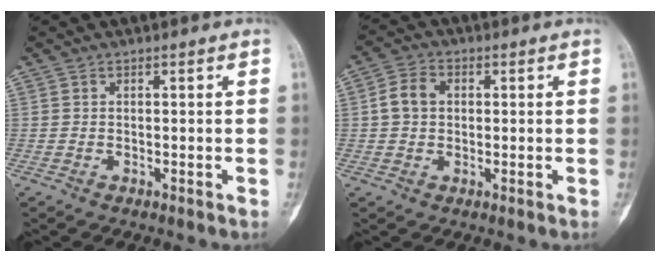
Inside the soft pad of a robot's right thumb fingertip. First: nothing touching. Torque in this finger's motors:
{"motor_torque": [0.05, 0.04, 0.02, -0.03, 0.01]}